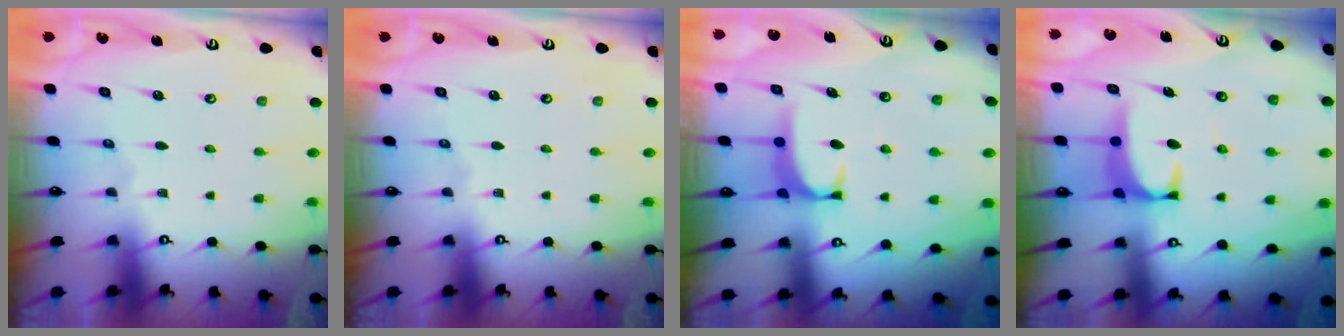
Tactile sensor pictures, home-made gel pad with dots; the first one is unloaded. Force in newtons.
{"total": 0.0}
{"total": 1.8, "press": 1.7, "slide": 0.5}
{"total": 2.5, "press": 2.4, "slide": 0.7}